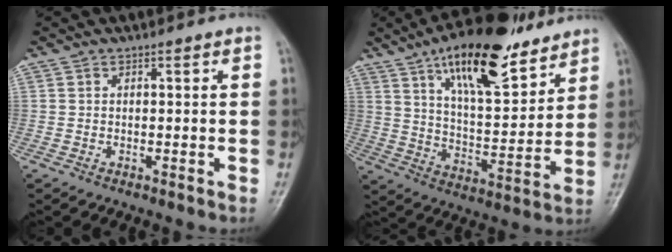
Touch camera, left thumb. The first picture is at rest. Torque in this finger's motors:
{"motor_torque": [0.26, 0.16, 1.65, -1.12, 0.24]}